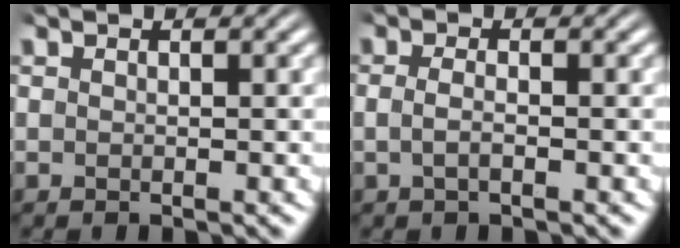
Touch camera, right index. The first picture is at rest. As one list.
[{"total": 1.5, "force": [-0.6, 0.3, 1.3], "torque": [-0.035, -0.011, -0.006]}]